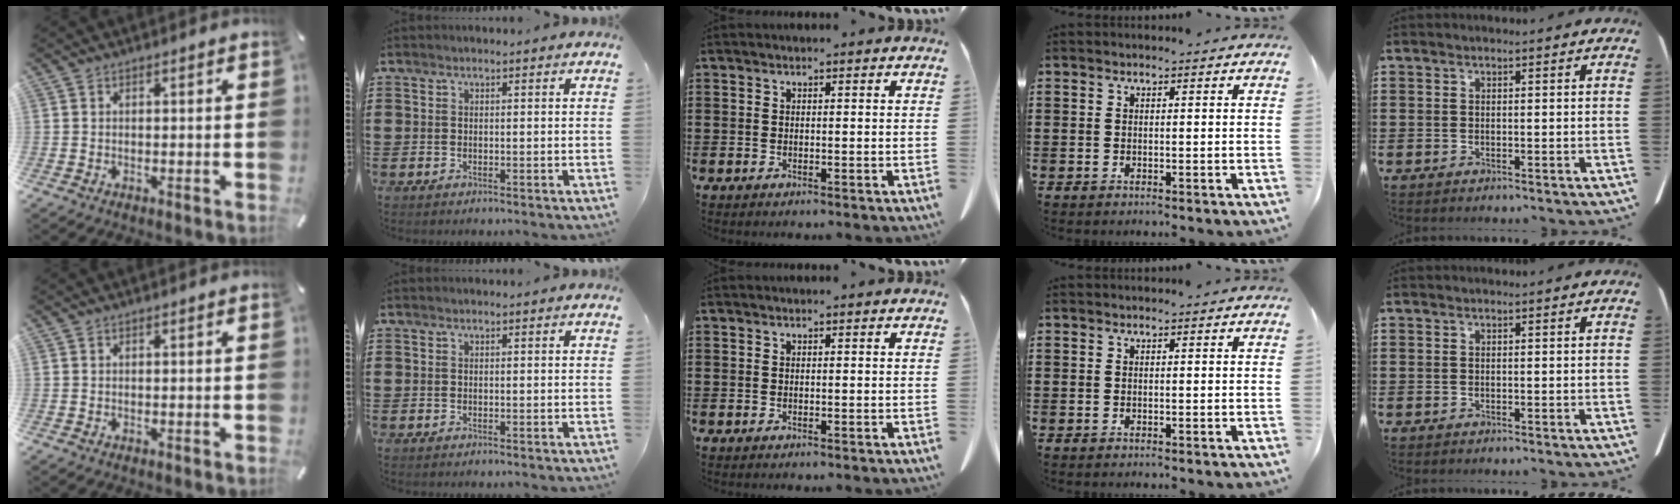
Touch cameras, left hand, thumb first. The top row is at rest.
{}